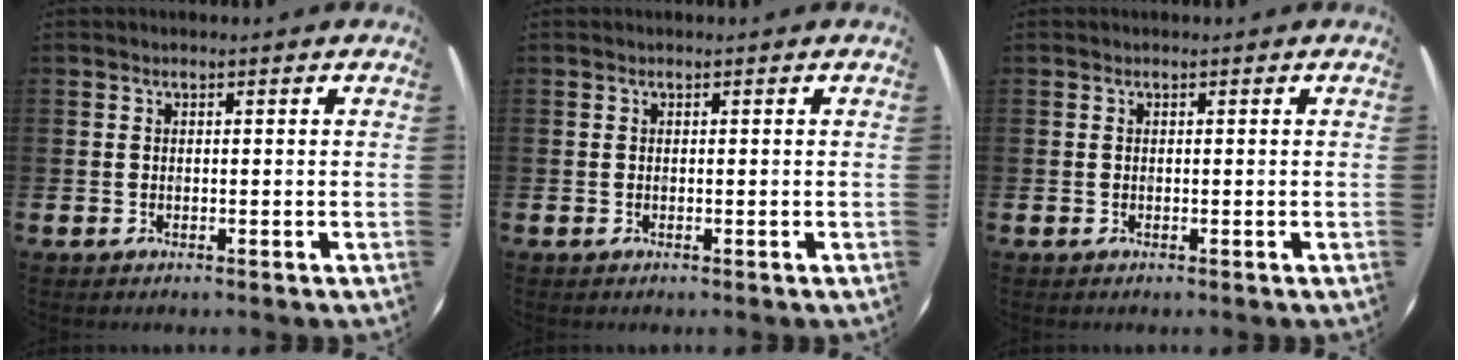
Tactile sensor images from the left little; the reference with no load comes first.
{"total": 0.0}
{"total": 0.0}